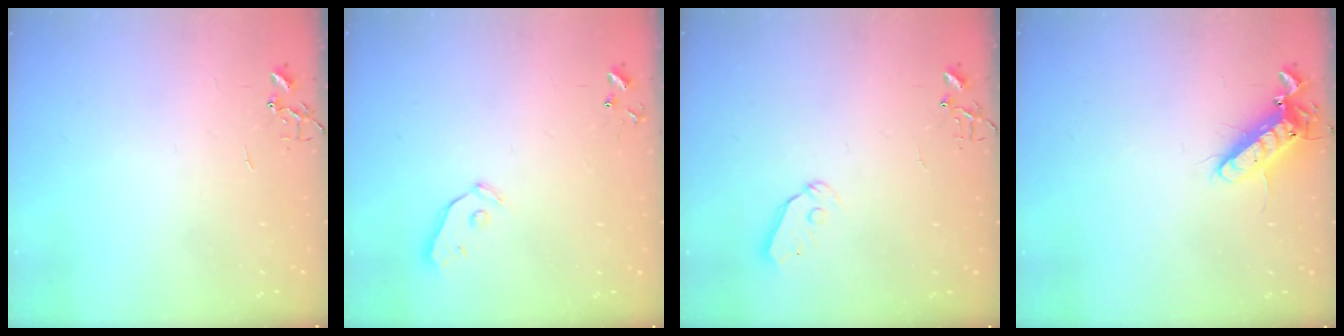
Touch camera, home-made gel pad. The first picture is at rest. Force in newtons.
{"total": 3.8, "press": 3.7, "slide": 0.8}
{"total": 4.9, "press": 4.8, "slide": 0.8}
{"total": 12.3, "press": 12.1, "slide": 2.1}